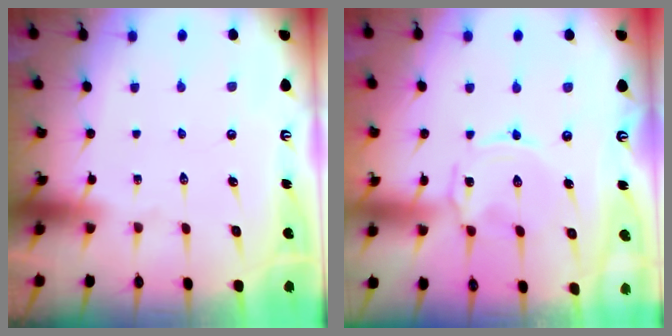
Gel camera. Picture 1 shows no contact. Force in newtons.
{"total": 1.4, "press": 1.3, "slide": 0.5}